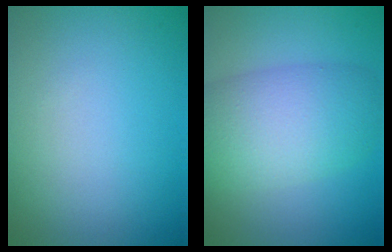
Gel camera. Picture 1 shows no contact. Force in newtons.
{"total": 7.6, "press": 7.6, "slide": 0.2}